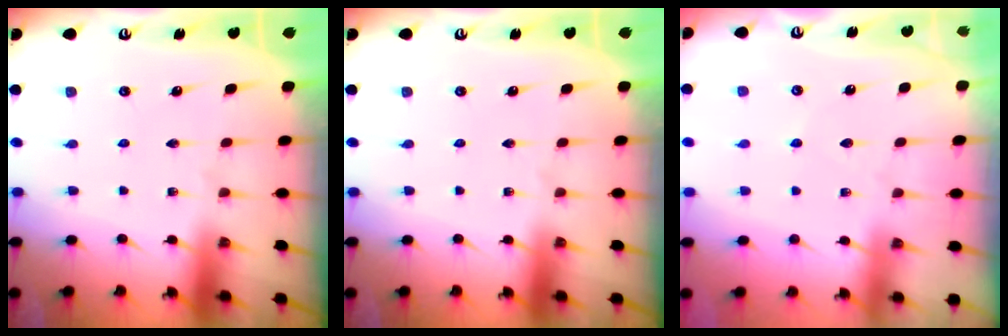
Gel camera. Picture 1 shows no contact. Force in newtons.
{"total": 0.0}
{"total": 2.5, "press": 2.4, "slide": 0.5}